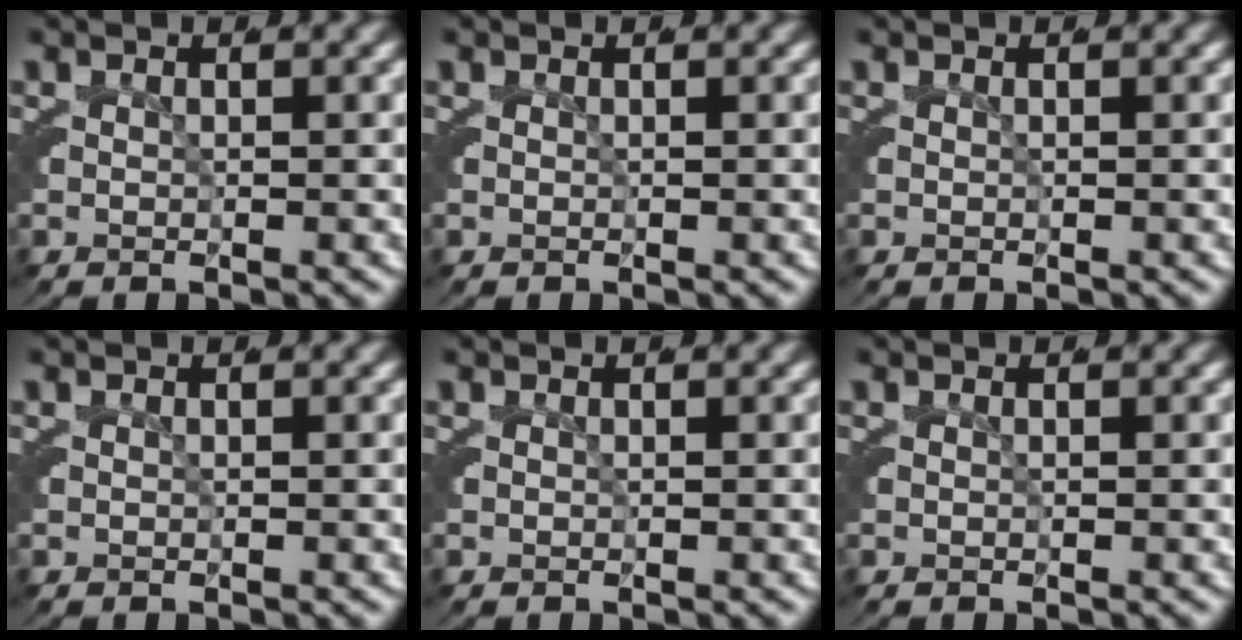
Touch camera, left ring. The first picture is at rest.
{"total": 0.0}
{"total": 0.0}
{"total": 0.0}
{"total": 0.0}
{"total": 0.0}